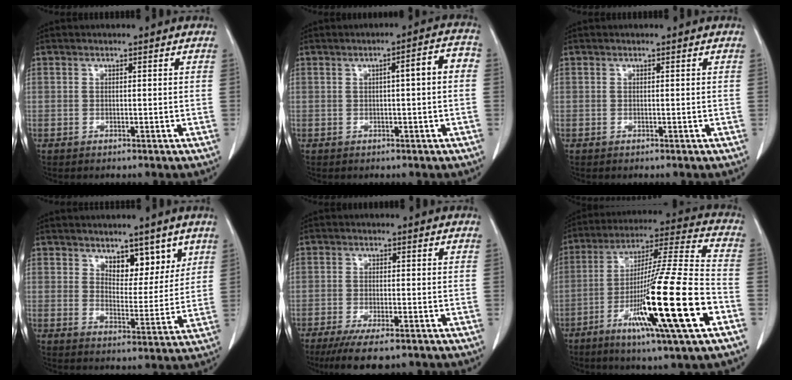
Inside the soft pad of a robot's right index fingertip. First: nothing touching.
{"total": 4.6, "force": [0.2, 0.6, 4.5], "torque": [-0.060, 0.018, 0.000]}
{"total": 0.0}
{"total": 6.7, "force": [4.3, 3.3, 4.0], "torque": [-0.045, -0.006, 0.070]}
{"total": 8.5, "force": [-6.4, 1.8, 5.3], "torque": [-0.080, -0.016, -0.098]}
{"total": 22.6, "force": [-8.5, 0.0, 21.0], "torque": [-0.354, -0.030, -0.151]}